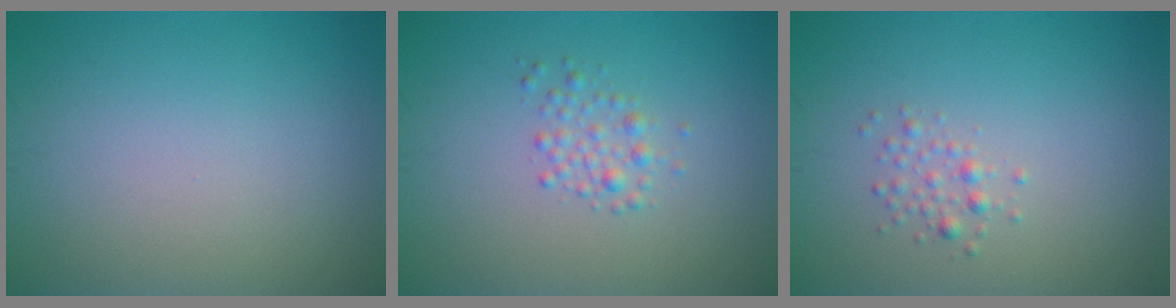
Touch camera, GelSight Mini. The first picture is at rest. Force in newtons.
{"total": 1.6, "press": 1.6, "slide": 0.0}
{"total": 1.2, "press": 1.2, "slide": 0.1}